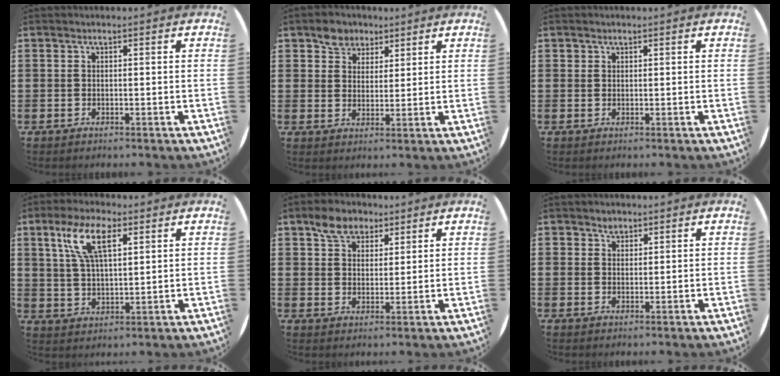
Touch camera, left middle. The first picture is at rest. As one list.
[{"total": 4.0, "force": [3.0, 2.6, 0.2], "torque": [-0.006, 0.007, 0.056]}, {"total": 0.7, "force": [0.5, 0.4, -0.1], "torque": [0.011, 0.002, 0.008]}, {"total": 8.2, "force": [4.5, 3.1, 6.2], "torque": [-0.135, 0.012, 0.078]}, {"total": 4.7, "force": [3.5, 2.9, 1.2], "torque": [-0.020, 0.004, 0.064]}, {"total": 1.7, "force": [1.4, 0.9, 0.1], "torque": [0.006, -0.001, 0.026]}]